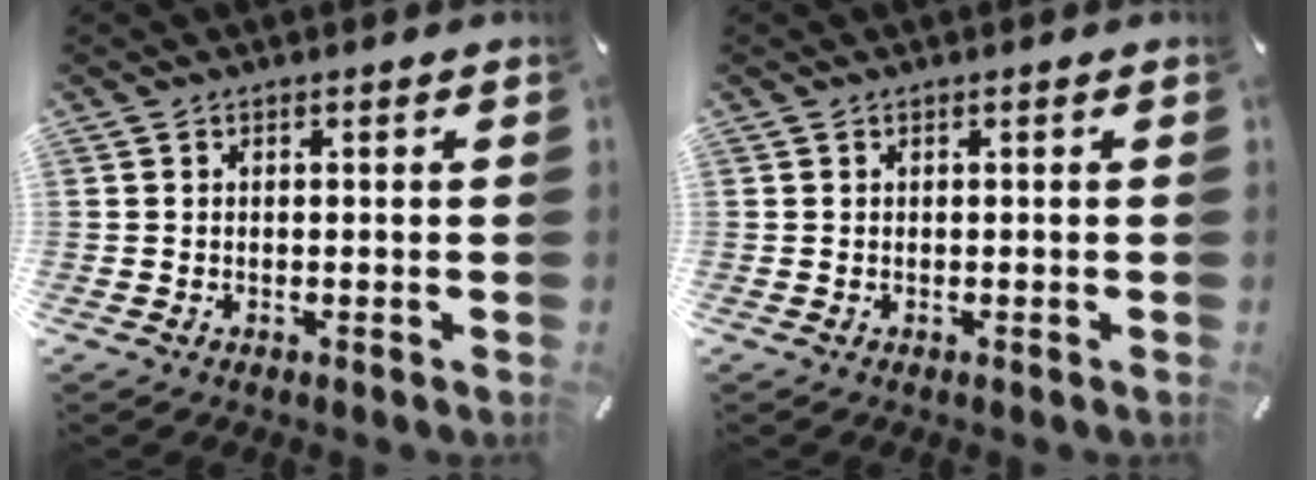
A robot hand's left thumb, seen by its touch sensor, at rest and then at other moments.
{"total": 0.0}